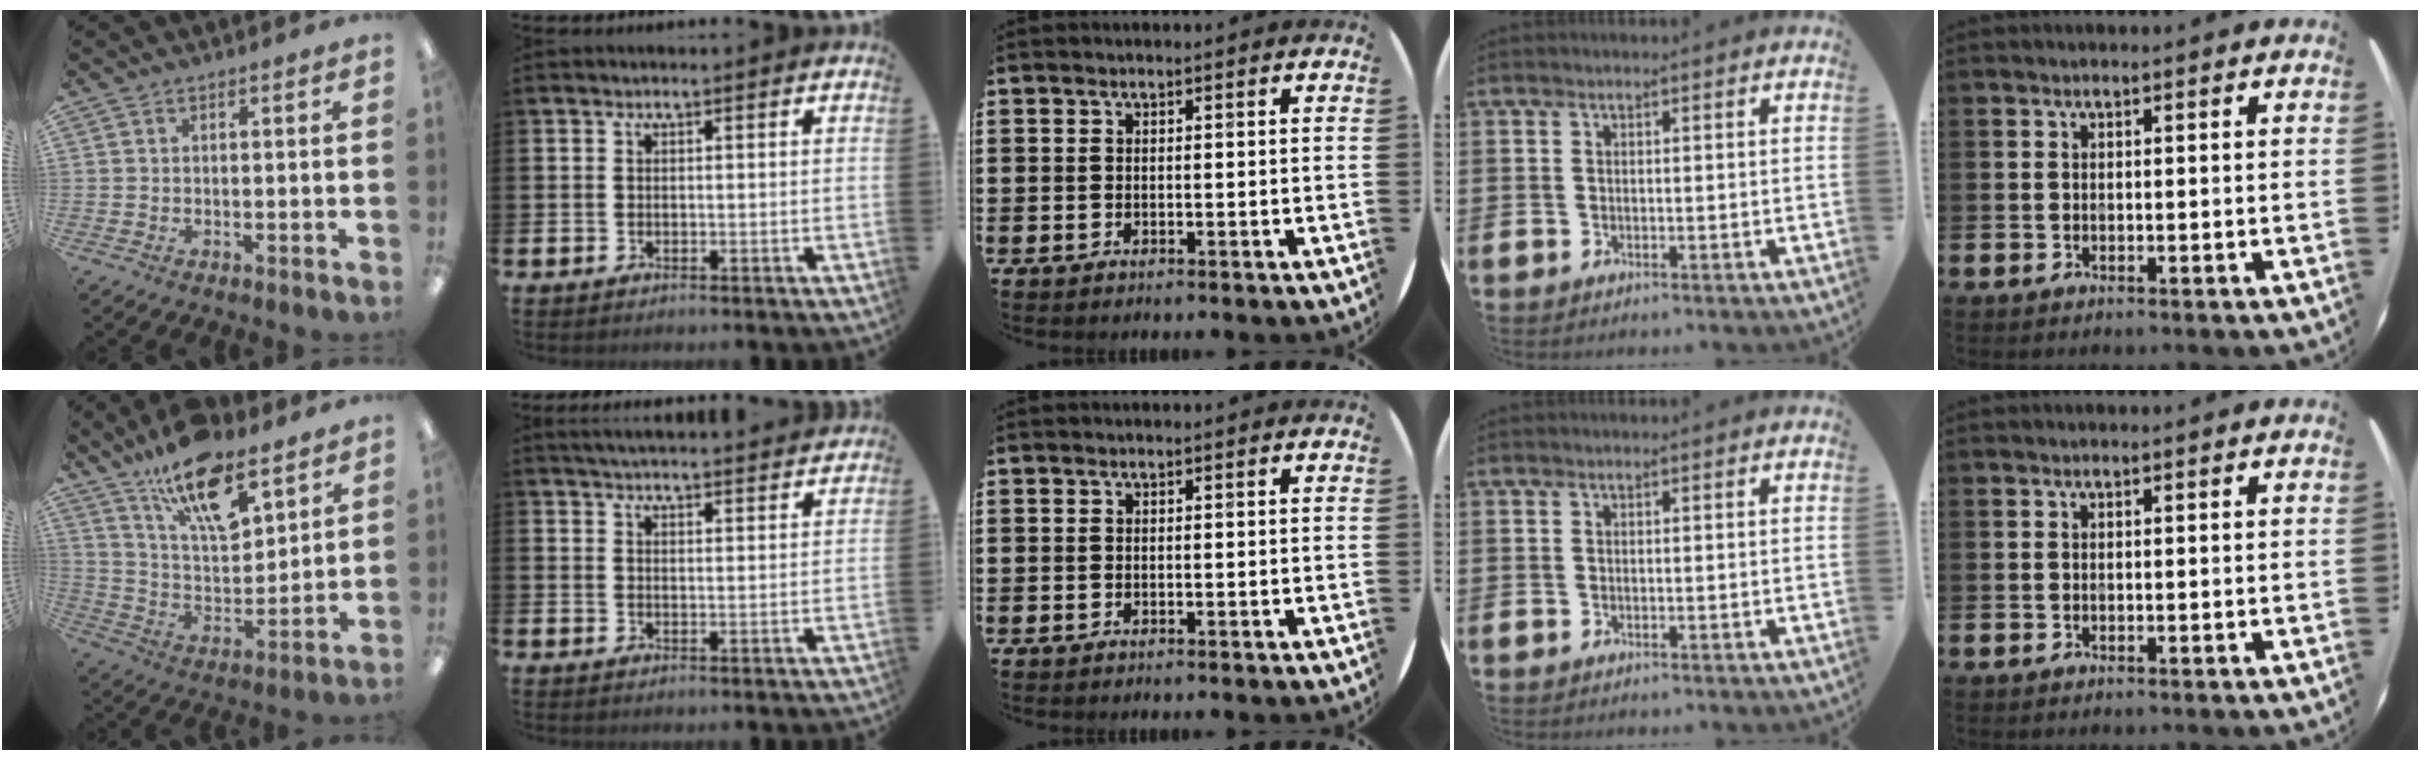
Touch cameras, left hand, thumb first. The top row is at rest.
{"thumb": {"total": 18.2, "force": [12.2, 7.2, 11.4], "torque": [-0.190, -0.065, 0.208]}, "index": {"total": 4.2, "force": [4.2, -0.1, 0.3], "torque": [-0.011, -0.027, 0.074]}}